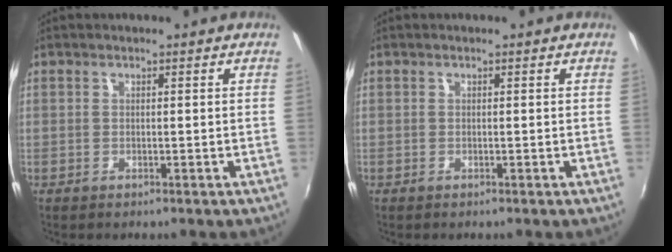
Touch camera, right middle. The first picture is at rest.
{"total": 0.0}